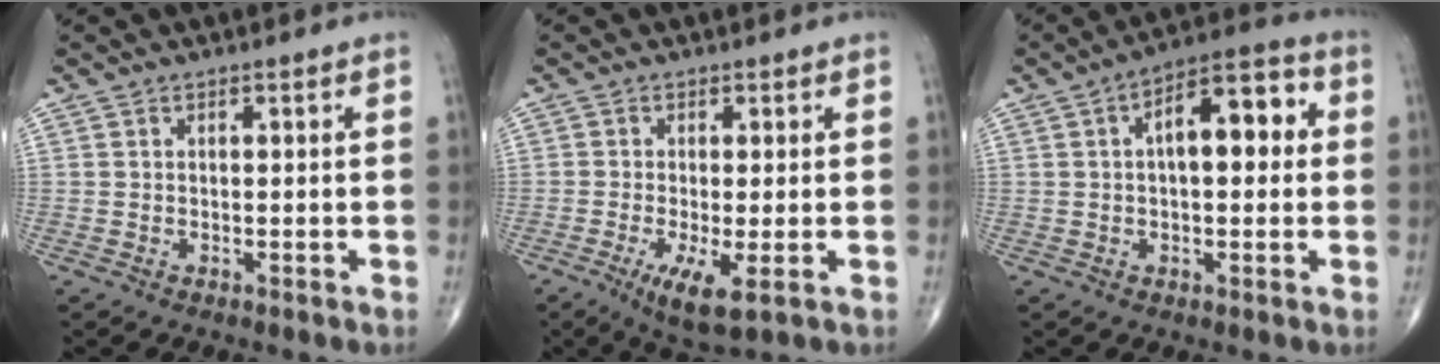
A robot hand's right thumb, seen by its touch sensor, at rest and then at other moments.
{"total": 6.4, "force": [-2.1, 1.5, 5.9], "torque": [-0.111, -0.019, -0.034]}
{"total": 11.8, "force": [2.0, 5.5, 10.3], "torque": [-0.126, 0.025, 0.020]}